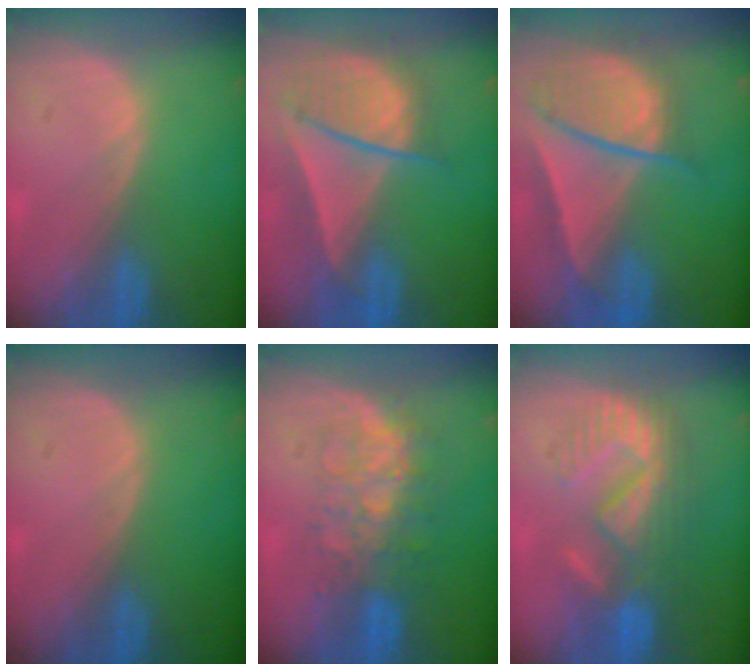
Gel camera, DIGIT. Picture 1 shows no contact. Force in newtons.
{"total": 8.6, "press": 7.7, "slide": 3.7}
{"total": 9.4, "press": 8.1, "slide": 4.7}
{"total": 0.0}
{"total": 7.9, "press": 7.4, "slide": 2.7}
{"total": 9.0, "press": 8.8, "slide": 1.9}